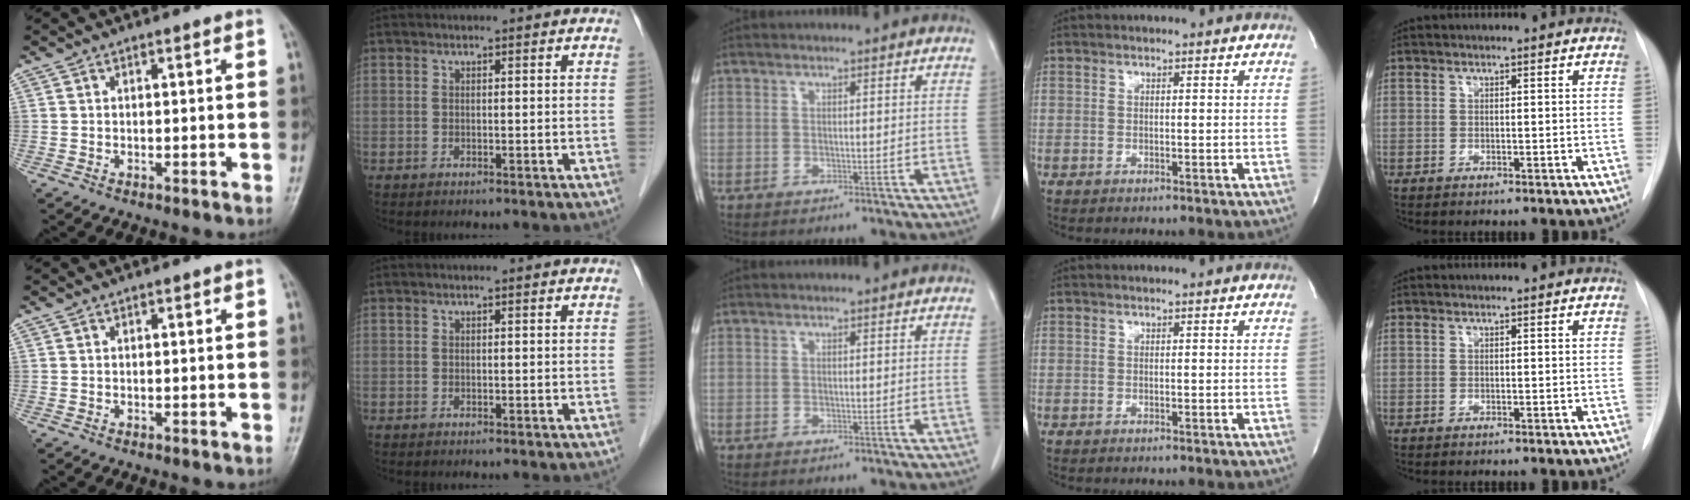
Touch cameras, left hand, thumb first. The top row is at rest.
{}